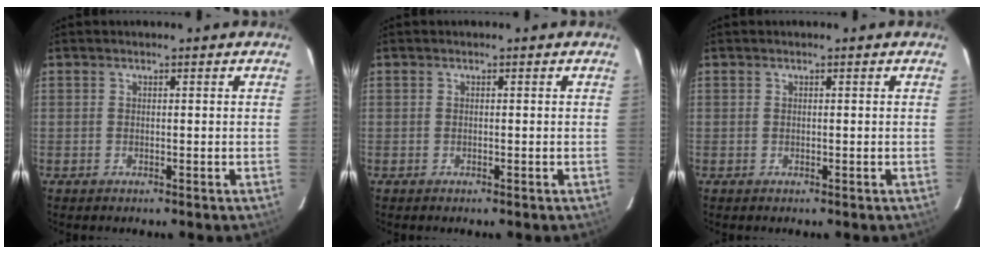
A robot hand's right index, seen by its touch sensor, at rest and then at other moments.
{"total": 0.0}
{"total": 0.0}